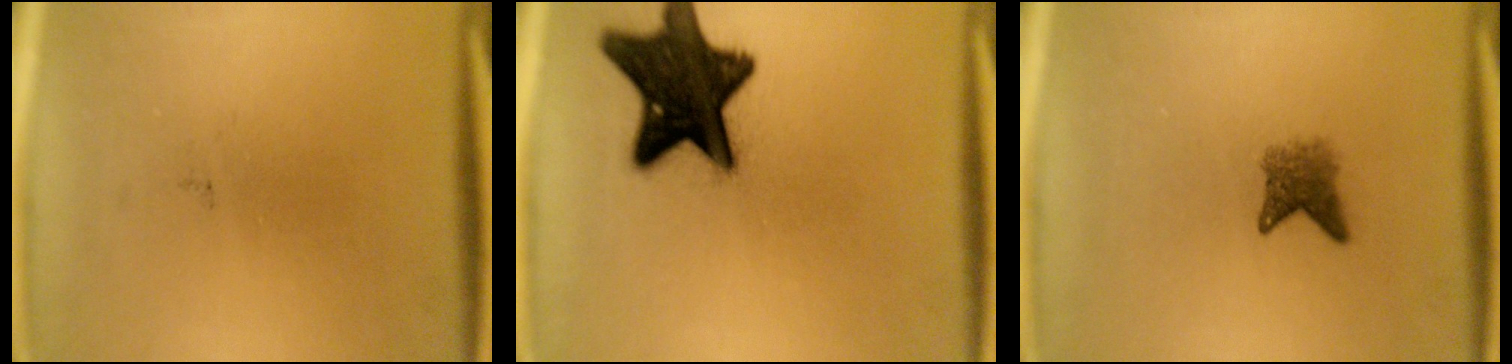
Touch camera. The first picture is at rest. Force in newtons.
{"total": 17.4}
{"total": 2.8}